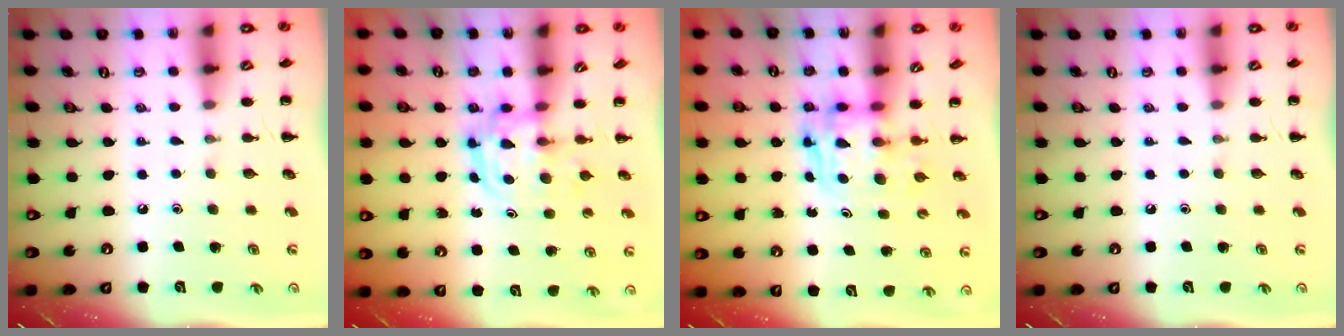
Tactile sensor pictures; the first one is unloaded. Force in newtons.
{"total": 2.9, "press": 2.9, "slide": 0.3}
{"total": 2.7, "press": 2.7, "slide": 0.2}
{"total": 0.0}